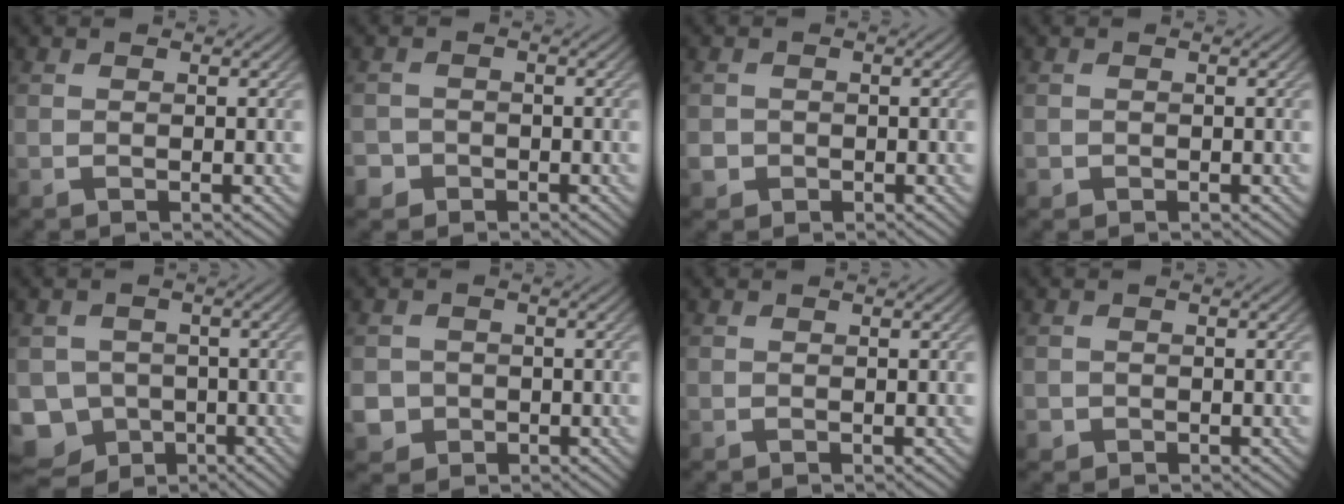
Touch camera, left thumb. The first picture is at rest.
{"total": 2.5, "force": [-1.5, 2.0, 0.2], "torque": [-0.002, 0.001, -0.031]}
{"total": 2.0, "force": [-0.8, 1.8, 0.4], "torque": [-0.008, -0.008, -0.016]}
{"total": 0.7, "force": [-0.3, 0.7, 0.0], "torque": [0.001, -0.007, -0.007]}
{"total": 8.4, "force": [-3.8, 7.1, 2.5], "torque": [-0.068, -0.026, -0.076]}
{"total": 4.0, "force": [-1.2, 3.7, 0.9], "torque": [-0.028, -0.012, -0.032]}
{"total": 0.0}
{"total": 1.1, "force": [-0.5, 0.9, 0.1], "torque": [0.002, -0.007, -0.012]}